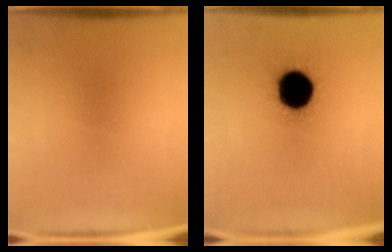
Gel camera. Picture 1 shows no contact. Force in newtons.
{"total": 16.3}